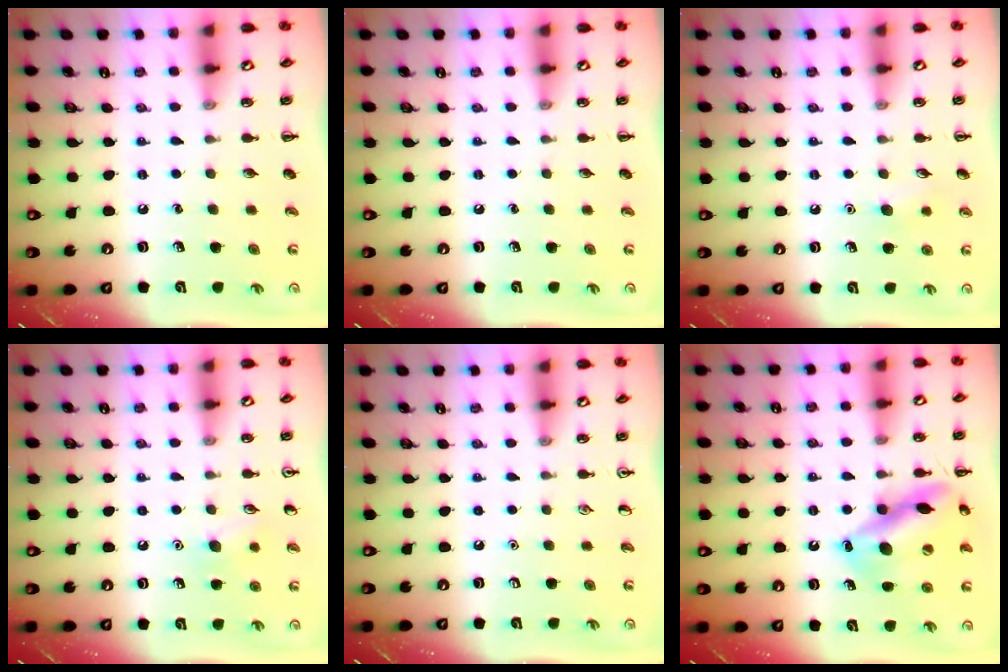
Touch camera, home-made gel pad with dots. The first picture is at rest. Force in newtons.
{"total": 0.0}
{"total": 5.2, "press": 5.0, "slide": 1.3}
{"total": 7.2, "press": 6.9, "slide": 2.0}
{"total": 0.0}
{"total": 15.7, "press": 15.6, "slide": 1.2}